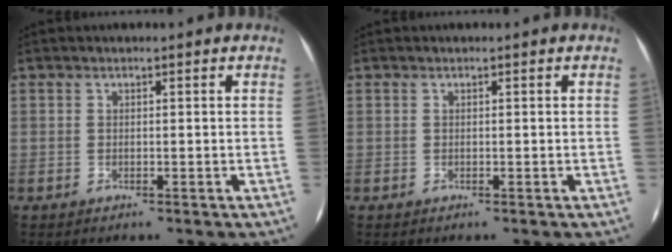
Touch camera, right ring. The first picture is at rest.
{"total": 0.0}